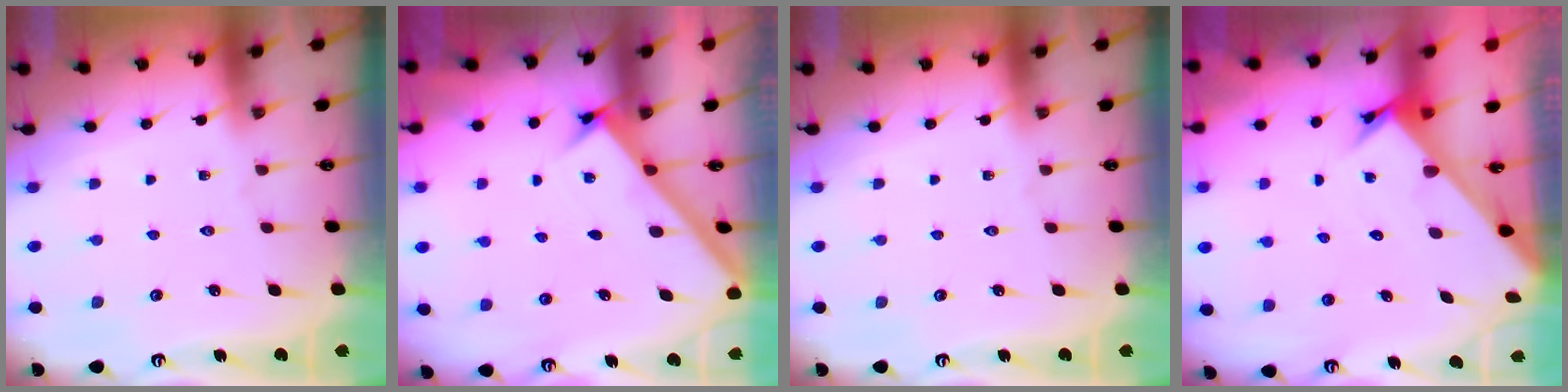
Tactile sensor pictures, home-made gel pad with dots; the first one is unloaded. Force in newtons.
{"total": 2.6, "press": 2.6, "slide": 0.3}
{"total": 0.0}
{"total": 2.6, "press": 2.6, "slide": 0.2}